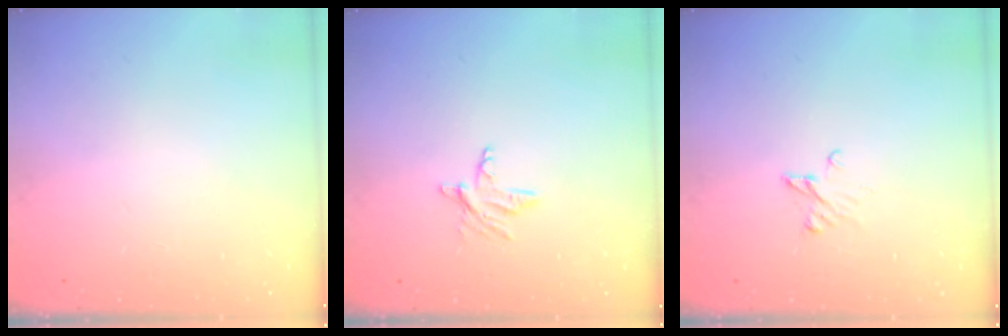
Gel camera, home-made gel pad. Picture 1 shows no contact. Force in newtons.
{"total": 3.6, "press": 3.6, "slide": 0.4}
{"total": 3.3, "press": 3.3, "slide": 0.3}